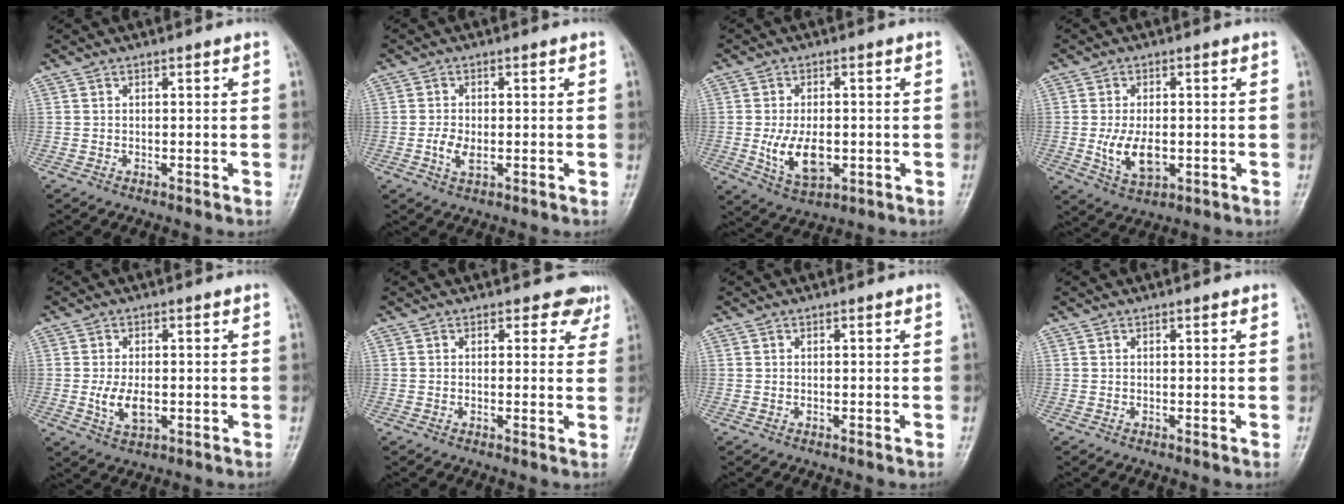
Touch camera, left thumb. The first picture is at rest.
{"total": 3.2, "force": [-0.6, 1.8, 2.6], "torque": [-0.051, -0.003, -0.012]}
{"total": 8.6, "force": [-1.3, 5.0, 6.9], "torque": [-0.114, -0.009, -0.014]}
{"total": 7.1, "force": [-0.9, 4.1, 5.8], "torque": [-0.102, -0.011, -0.011]}
{"total": 5.3, "force": [-0.7, 2.9, 4.3], "torque": [-0.080, -0.009, -0.009]}
{"total": 4.2, "force": [3.3, 2.5, 0.8], "torque": [0.025, -0.018, 0.020]}
{"total": 0.0}
{"total": 0.6, "force": [0.3, 0.2, 0.4], "torque": [-0.005, -0.001, 0.002]}